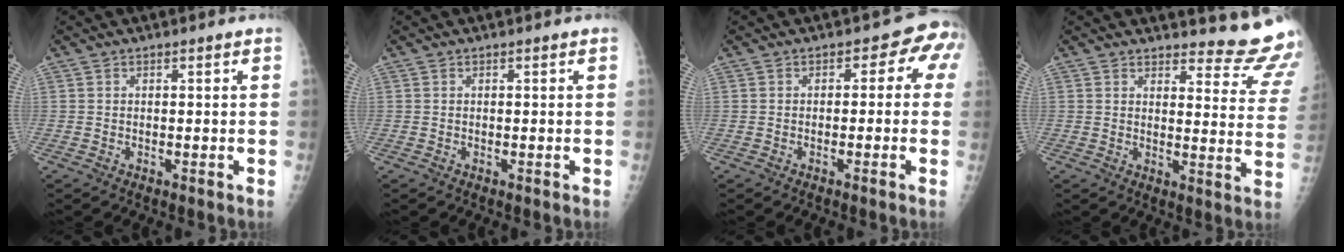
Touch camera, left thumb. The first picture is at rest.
{"total": 0.0}
{"total": 4.6, "force": [-0.3, 3.2, 3.2], "torque": [0.002, 0.022, -0.017]}
{"total": 15.1, "force": [14.6, 2.5, 2.7], "torque": [0.008, -0.153, 0.146]}